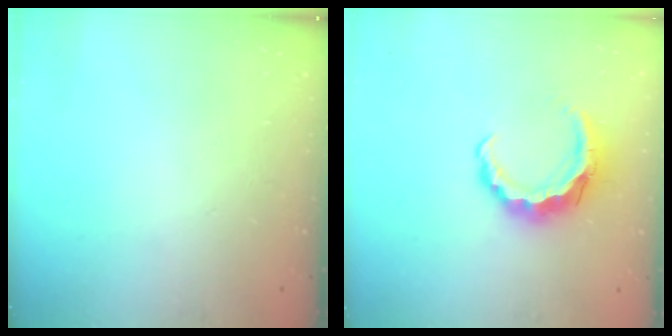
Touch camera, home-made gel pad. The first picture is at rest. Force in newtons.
{"total": 9.3, "press": 9.2, "slide": 1.4}